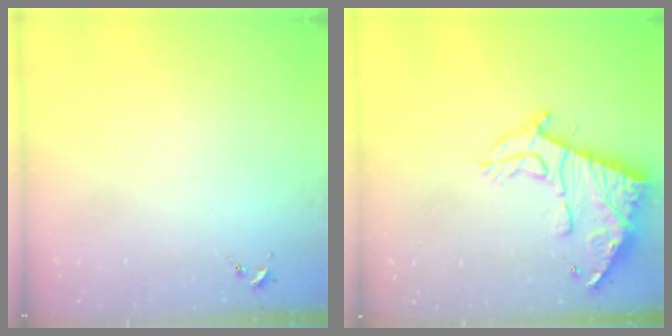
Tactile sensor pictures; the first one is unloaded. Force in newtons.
{"total": 16.7, "press": 16.6, "slide": 1.4}